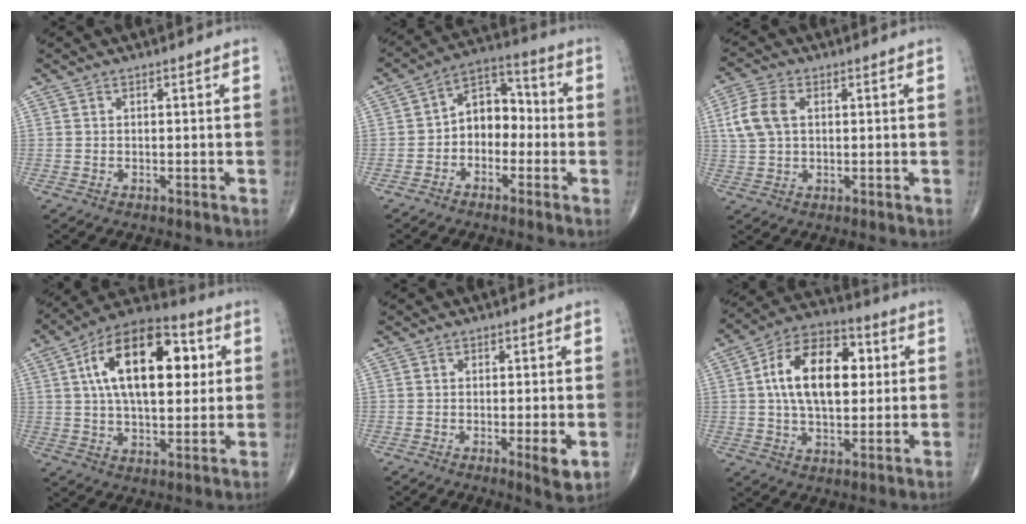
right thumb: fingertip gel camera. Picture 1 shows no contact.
{"total": 8.5, "force": [-1.6, 6.2, 5.6], "torque": [-0.053, 0.041, -0.047]}
{"total": 7.0, "force": [1.5, 4.4, 5.2], "torque": [-0.118, 0.010, 0.030]}
{"total": 21.3, "force": [5.2, 10.9, 17.5], "torque": [-0.259, 0.011, 0.074]}
{"total": 4.1, "force": [-0.9, 0.5, 3.9], "torque": [-0.060, -0.013, -0.017]}
{"total": 16.9, "force": [2.7, 9.9, 13.4], "torque": [-0.200, 0.016, 0.037]}